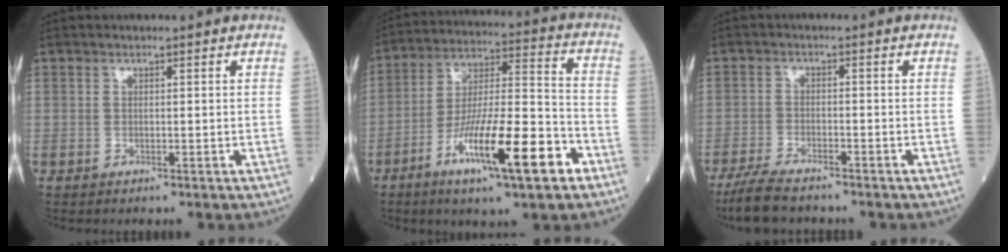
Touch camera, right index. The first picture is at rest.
{"total": 17.0, "force": [-8.3, 1.9, 14.7], "torque": [-0.262, -0.013, -0.141]}
{"total": 7.0, "force": [-5.9, 1.3, 3.5], "torque": [-0.068, -0.017, -0.104]}